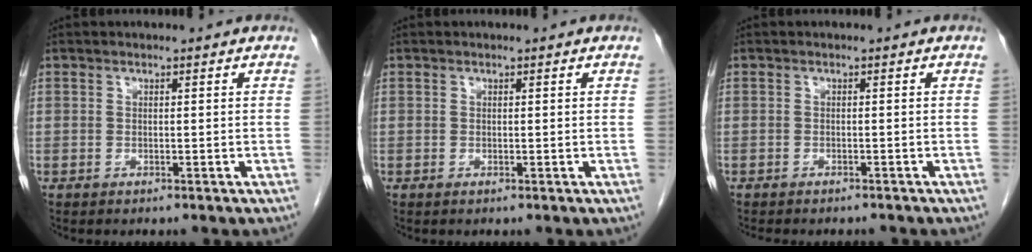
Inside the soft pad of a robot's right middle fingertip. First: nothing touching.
{"total": 0.0}
{"total": 6.0, "force": [-5.3, 1.7, 2.1], "torque": [-0.023, -0.001, -0.068]}